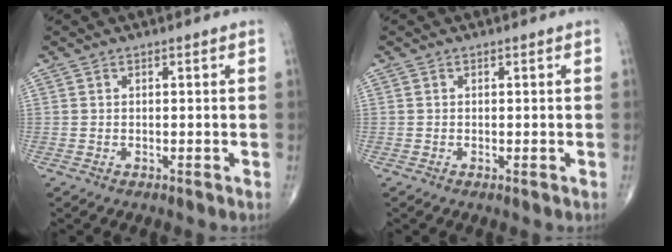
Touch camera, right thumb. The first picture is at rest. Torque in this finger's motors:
{"motor_torque": [0.20, -0.08, -0.22, -0.38, -0.04]}